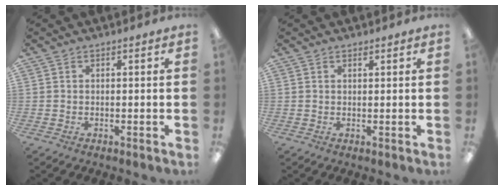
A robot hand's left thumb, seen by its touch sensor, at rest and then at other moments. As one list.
[{"total": 0.8, "force": [0.7, 0.3, 0.1], "torque": [0.004, -0.004, 0.012]}]